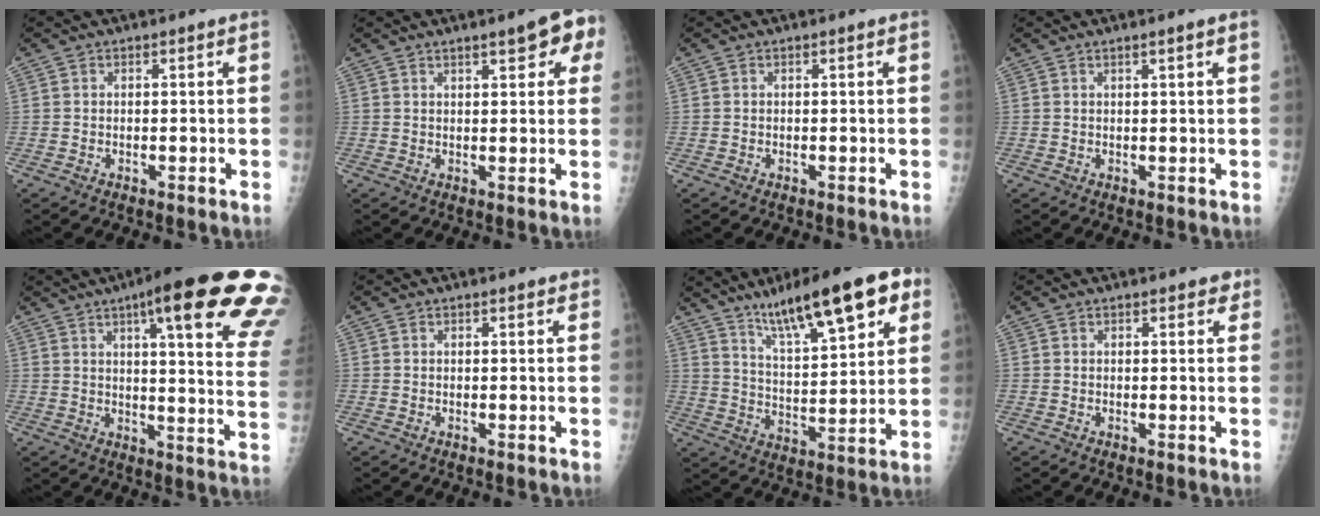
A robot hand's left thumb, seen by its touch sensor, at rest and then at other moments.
{"total": 6.7, "force": [3.3, 2.0, 5.5], "torque": [-0.051, -0.003, 0.038]}
{"total": 0.0}
{"total": 2.0, "force": [1.2, -0.2, 1.6], "torque": [-0.029, -0.001, 0.020]}
{"total": 26.5, "force": [14.9, 4.6, 21.3], "torque": [-0.227, -0.036, 0.186]}
{"total": 1.2, "force": [0.9, 0.4, 0.7], "torque": [-0.007, -0.002, 0.010]}
{"total": 19.3, "force": [11.3, 5.1, 14.8], "torque": [-0.199, -0.033, 0.184]}
{"total": 1.9, "force": [1.4, 1.0, 0.9], "torque": [0.006, -0.004, 0.011]}